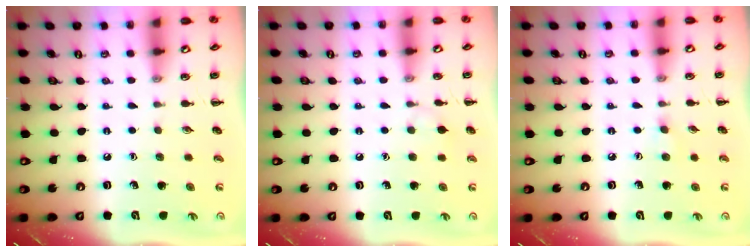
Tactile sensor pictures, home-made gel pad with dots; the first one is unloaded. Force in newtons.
{"total": 4.5, "press": 4.2, "slide": 1.6}
{"total": 4.4, "press": 4.0, "slide": 1.7}